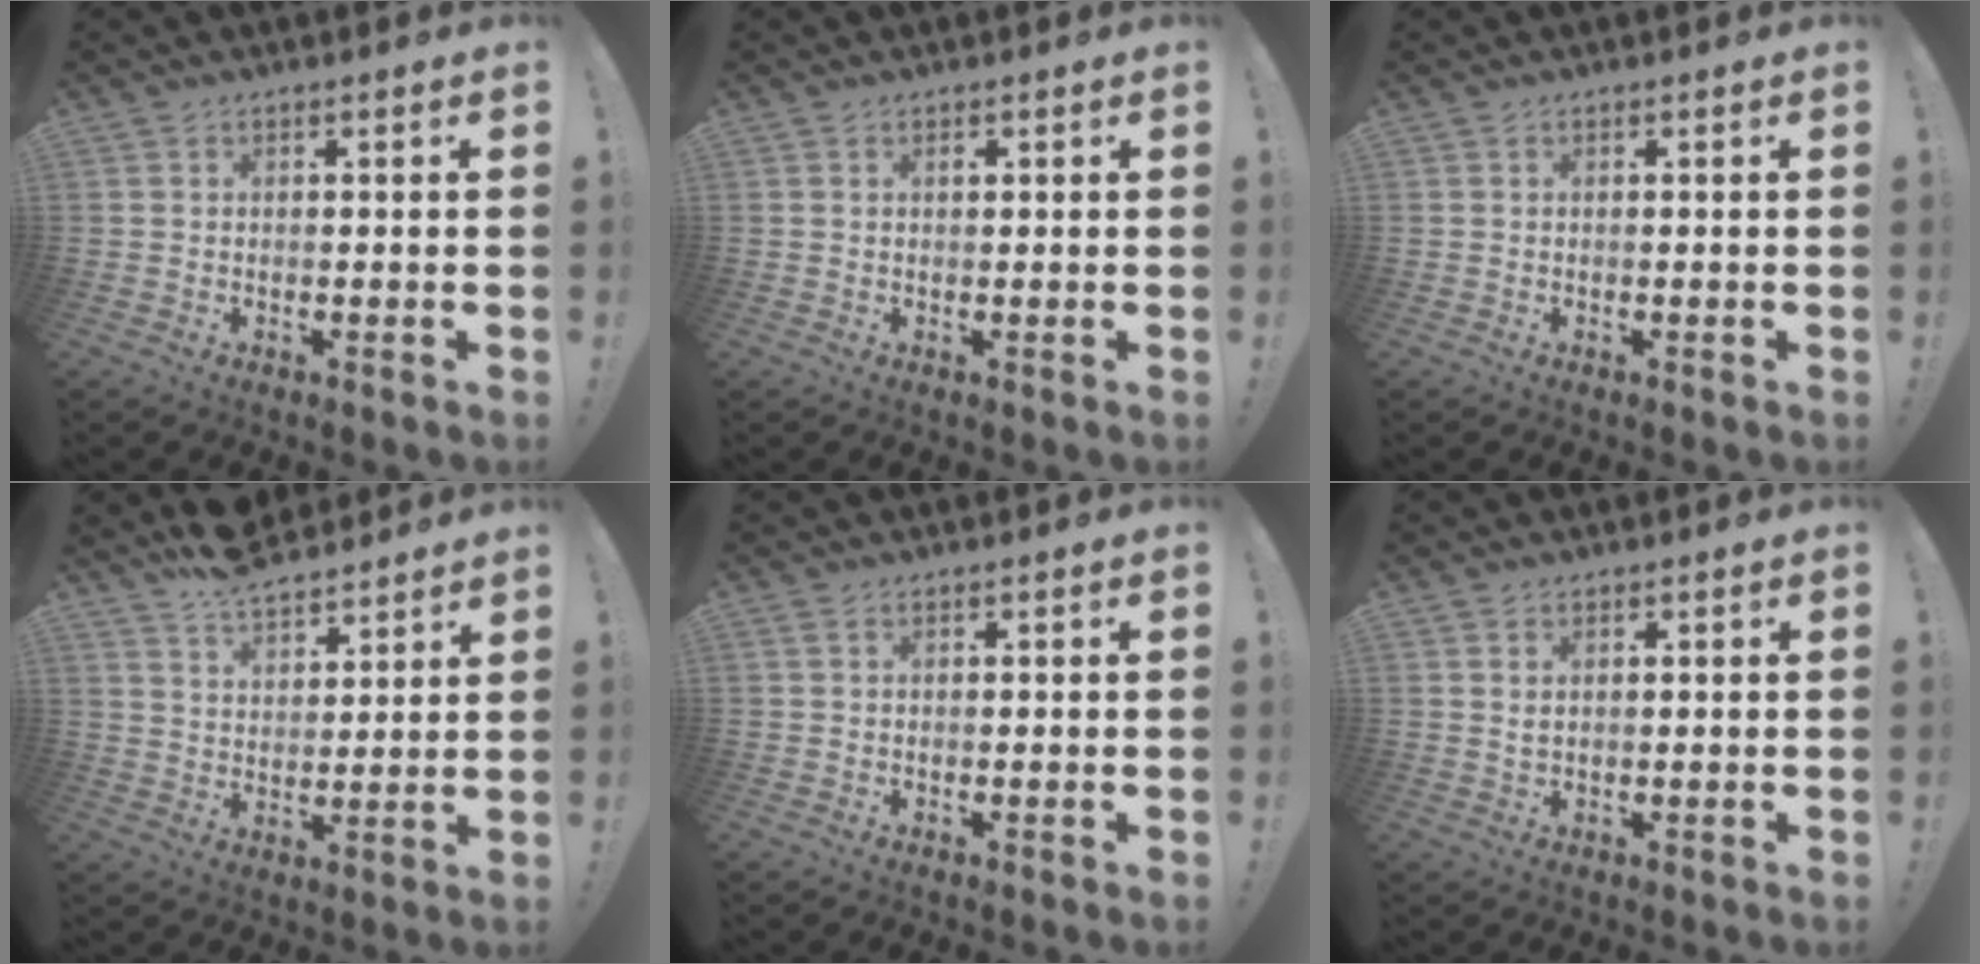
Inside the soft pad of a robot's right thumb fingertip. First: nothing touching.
{"total": 0.6, "force": [0.3, 0.3, 0.3], "torque": [-0.005, 0.000, 0.006]}
{"total": 0.0}
{"total": 9.3, "force": [8.3, 3.3, 2.5], "torque": [-0.053, -0.055, 0.157]}
{"total": 0.8, "force": [0.6, 0.2, 0.6], "torque": [-0.016, 0.003, 0.011]}
{"total": 1.6, "force": [1.0, 0.6, 1.1], "torque": [-0.016, -0.002, 0.016]}